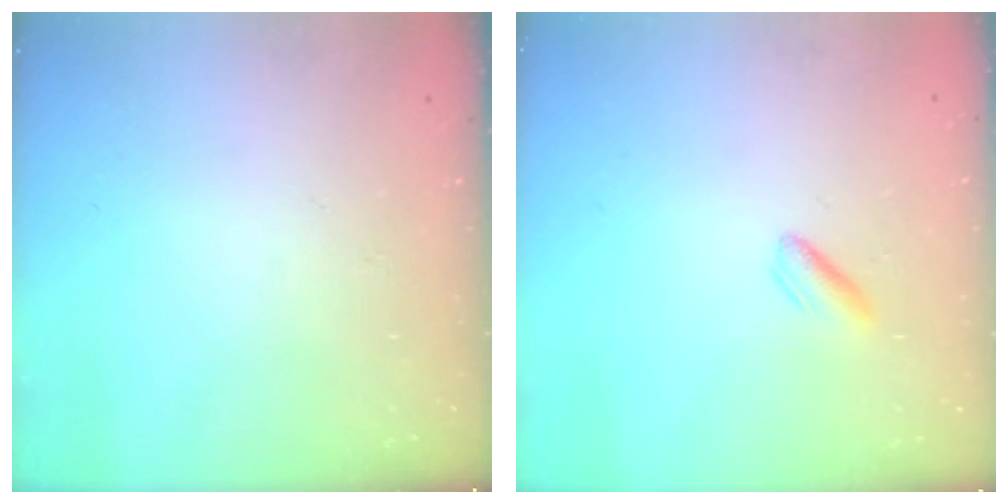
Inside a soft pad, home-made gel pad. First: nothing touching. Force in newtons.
{"total": 2.4, "press": 2.3, "slide": 0.9}